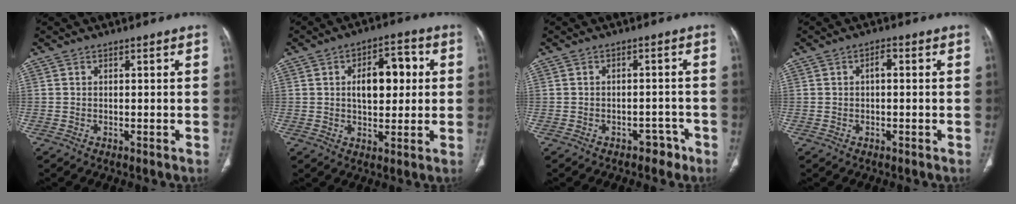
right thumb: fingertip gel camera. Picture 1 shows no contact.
{"total": 10.4, "force": [1.6, 5.8, 8.5], "torque": [-0.098, 0.013, 0.025]}
{"total": 3.3, "force": [-2.2, 2.2, 0.9], "torque": [0.001, 0.025, -0.024]}
{"total": 1.9, "force": [0.2, 0.9, 1.7], "torque": [-0.026, 0.008, -0.001]}